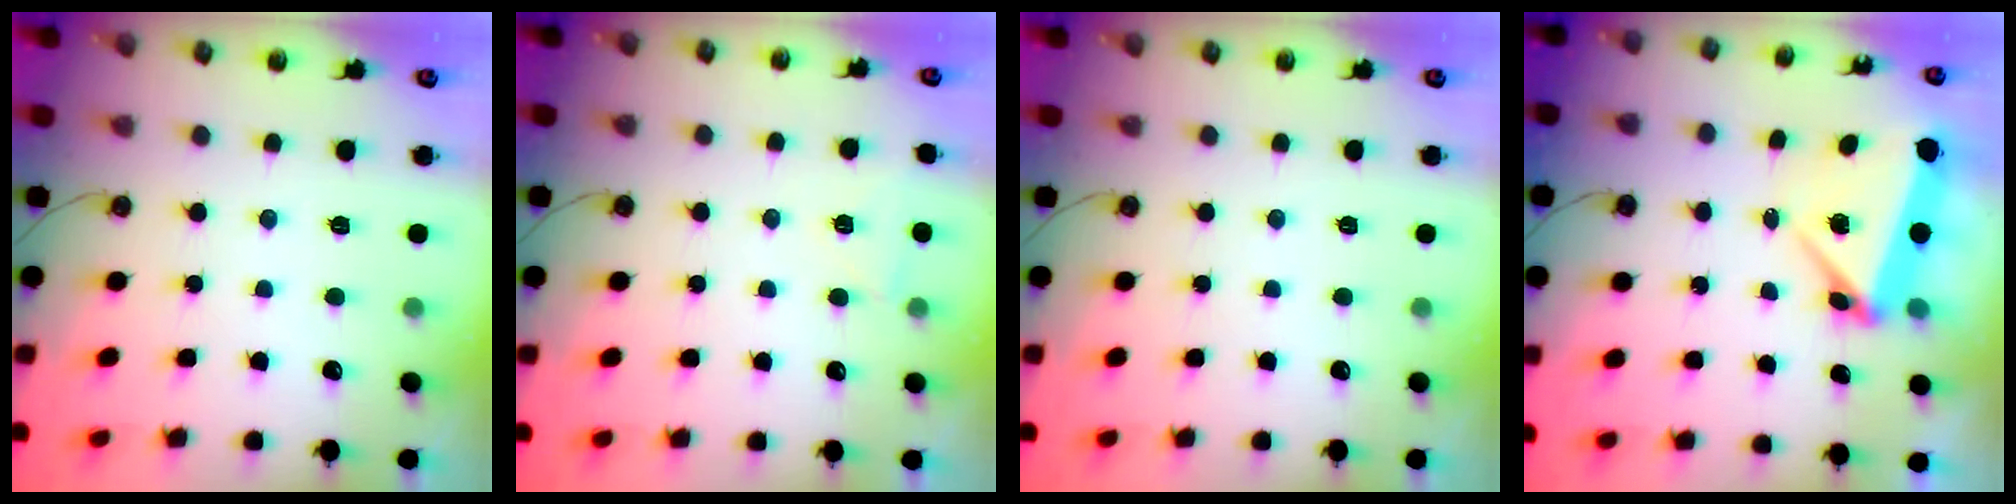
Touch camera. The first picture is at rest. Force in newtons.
{"total": 4.5, "press": 4.5, "slide": 0.2}
{"total": 0.0}
{"total": 5.2, "press": 5.0, "slide": 1.5}